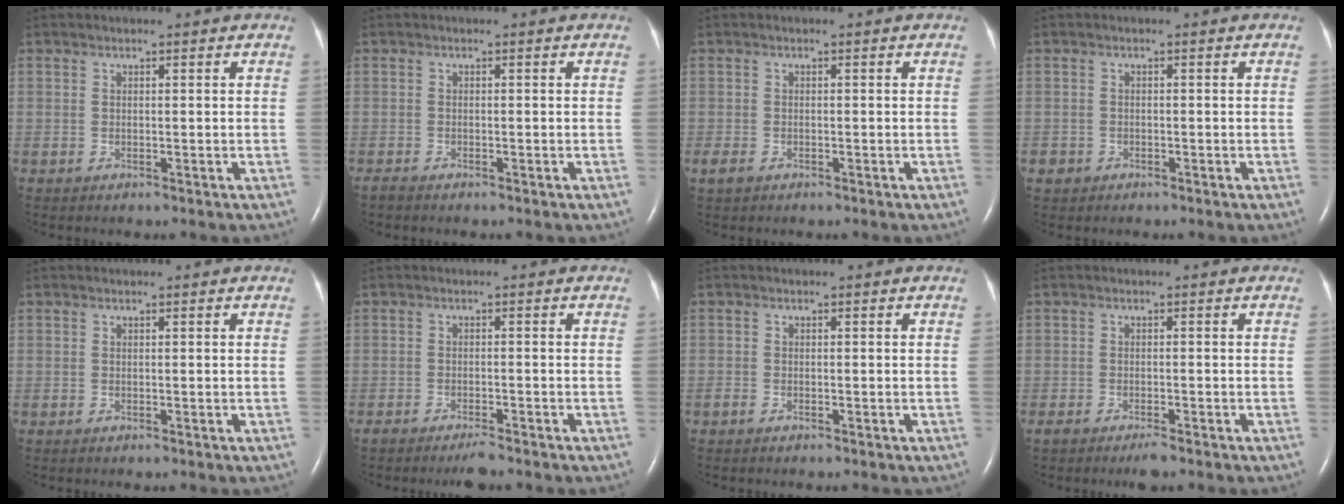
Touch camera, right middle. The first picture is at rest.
{"total": 0.8, "force": [-0.7, 0.1, 0.2], "torque": [-0.012, -0.002, -0.014]}
{"total": 1.7, "force": [-1.0, 1.0, 0.9], "torque": [-0.025, -0.001, -0.013]}
{"total": 1.4, "force": [-0.8, 1.1, 0.2], "torque": [-0.008, 0.004, -0.013]}
{"total": 0.0}
{"total": 2.9, "force": [-2.5, 0.3, 1.4], "torque": [-0.026, -0.006, -0.038]}
{"total": 0.7, "force": [-0.5, 0.4, 0.2], "torque": [-0.007, 0.001, -0.011]}
{"total": 2.7, "force": [-2.1, 0.5, 1.6], "torque": [-0.029, -0.006, -0.031]}